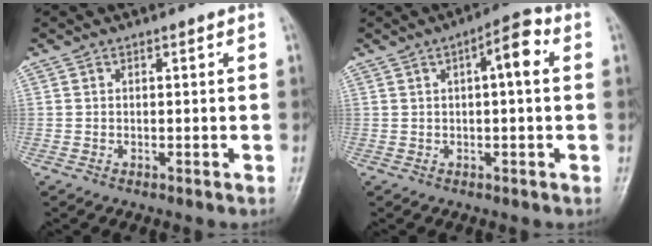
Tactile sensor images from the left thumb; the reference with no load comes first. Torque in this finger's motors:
{"motor_torque": [-0.29, 0.62, 0.35, 0.22, 0.07]}